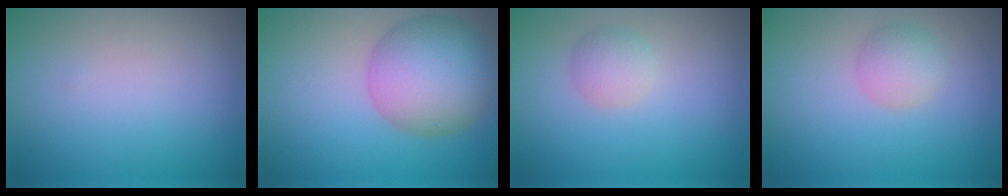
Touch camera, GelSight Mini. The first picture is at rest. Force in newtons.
{"total": 8.1, "press": 8.1, "slide": 0.3}
{"total": 1.9, "press": 1.9, "slide": 0.1}
{"total": 2.2, "press": 2.2, "slide": 0.0}